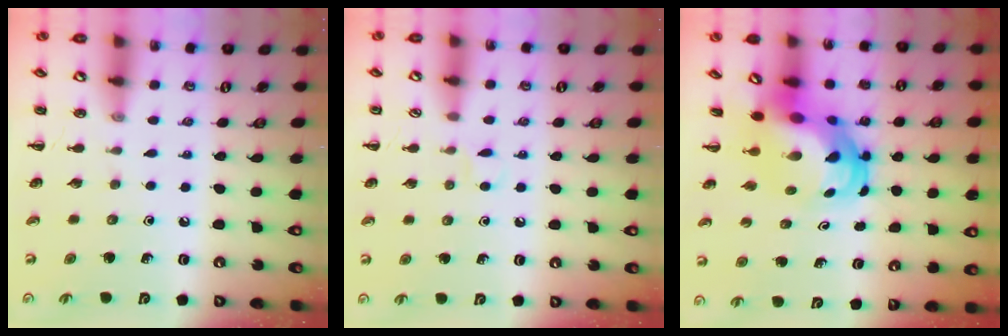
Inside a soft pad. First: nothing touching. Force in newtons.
{"total": 3.3, "press": 3.1, "slide": 1.1}
{"total": 7.4, "press": 7.0, "slide": 2.2}